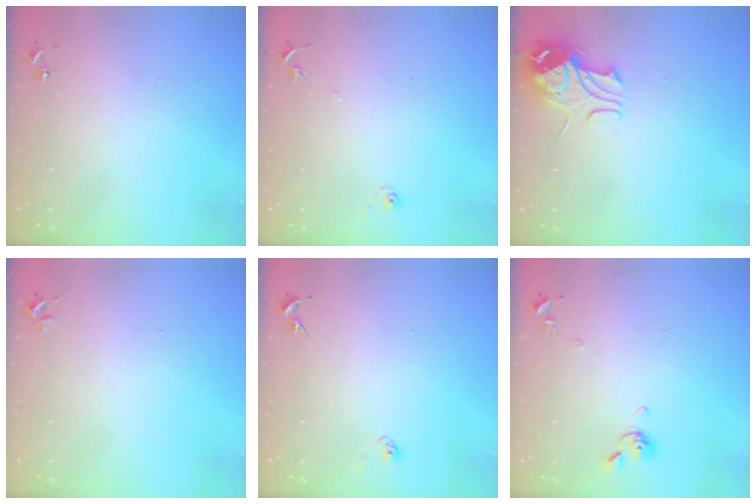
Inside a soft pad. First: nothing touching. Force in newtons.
{"total": 5.9, "press": 5.9, "slide": 0.6}
{"total": 9.6, "press": 9.6, "slide": 1.1}
{"total": 2.4, "press": 2.4, "slide": 0.3}
{"total": 3.3, "press": 3.0, "slide": 1.2}
{"total": 8.6, "press": 8.5, "slide": 1.1}